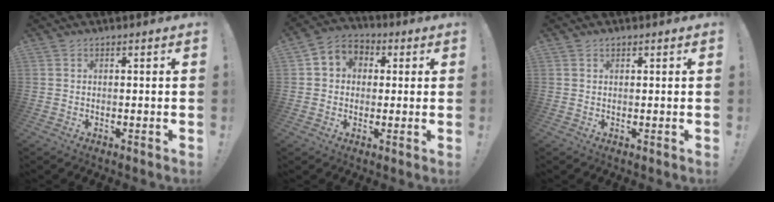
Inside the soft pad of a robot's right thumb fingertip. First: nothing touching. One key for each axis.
{"total": 6.4, "fx": 0.5, "fy": 5.9, "fz": 2.5, "tx": -0.036, "ty": 0.005, "tz": 0.015}
{"total": 0.5, "fx": 0.4, "fy": 0.3, "fz": 0.2, "tx": -0.003, "ty": 0.000, "tz": 0.007}